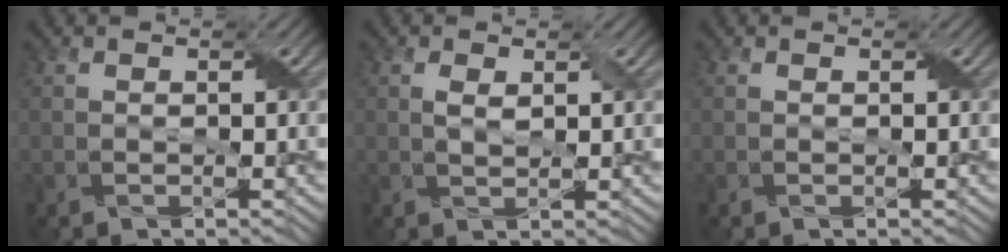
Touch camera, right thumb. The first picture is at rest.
{"total": 1.7, "force": [0.5, 0.8, 1.4], "torque": [-0.034, -0.001, 0.011]}
{"total": 0.0}